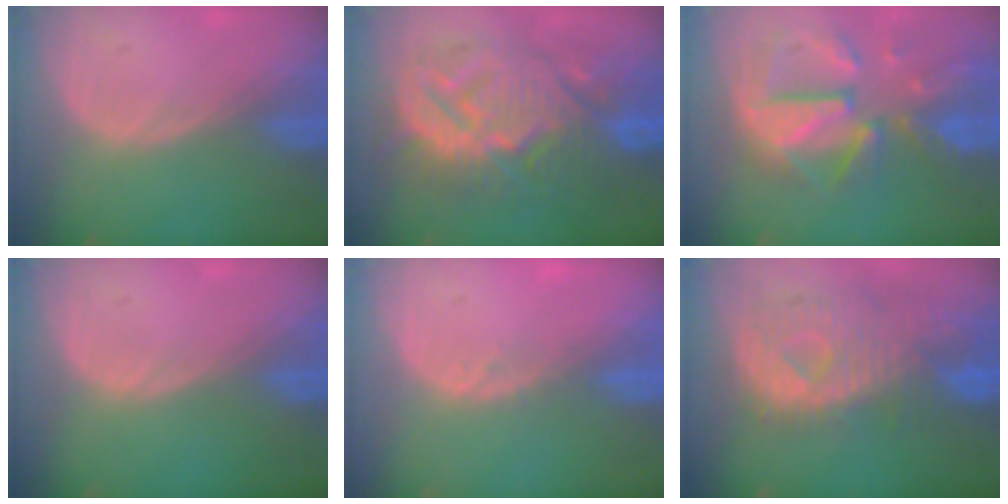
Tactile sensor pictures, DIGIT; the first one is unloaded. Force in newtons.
{"total": 14.0, "press": 13.9, "slide": 1.4}
{"total": 12.0, "press": 10.4, "slide": 5.9}
{"total": 0.0}
{"total": 1.3, "press": 1.2, "slide": 0.6}
{"total": 11.1, "press": 9.8, "slide": 5.2}